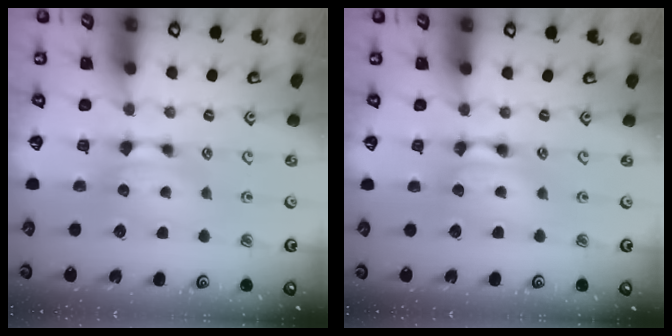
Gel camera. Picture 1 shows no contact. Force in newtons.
{"total": 2.0, "press": 2.0, "slide": 0.1}